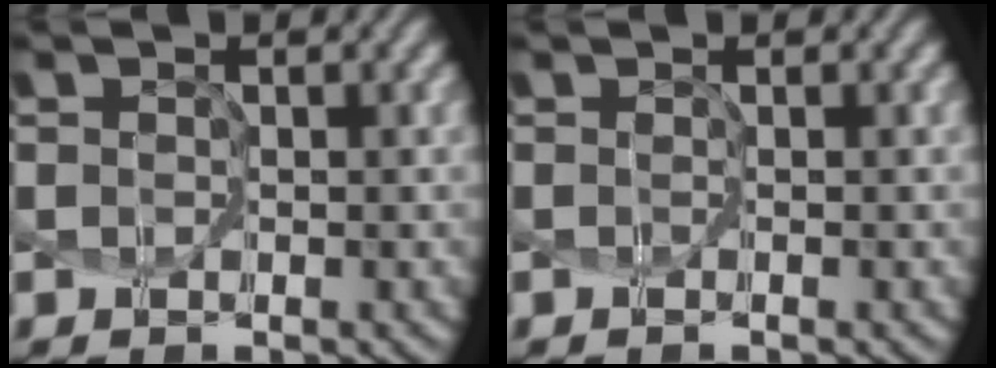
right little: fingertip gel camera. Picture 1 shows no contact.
{"total": 1.5, "force": [0.1, -1.4, -0.4], "torque": [0.012, -0.012, 0.007]}